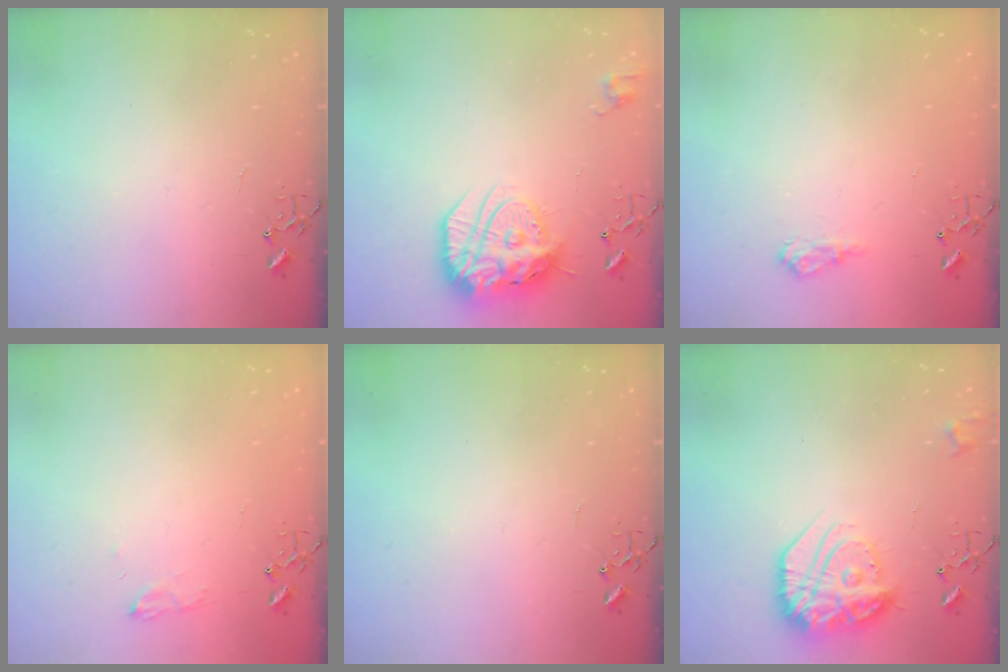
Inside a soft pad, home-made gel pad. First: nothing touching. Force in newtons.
{"total": 18.3, "press": 18.2, "slide": 1.9}
{"total": 9.0, "press": 9.0, "slide": 0.9}
{"total": 6.8, "press": 6.8, "slide": 0.8}
{"total": 0.0}
{"total": 17.9, "press": 17.9, "slide": 0.7}